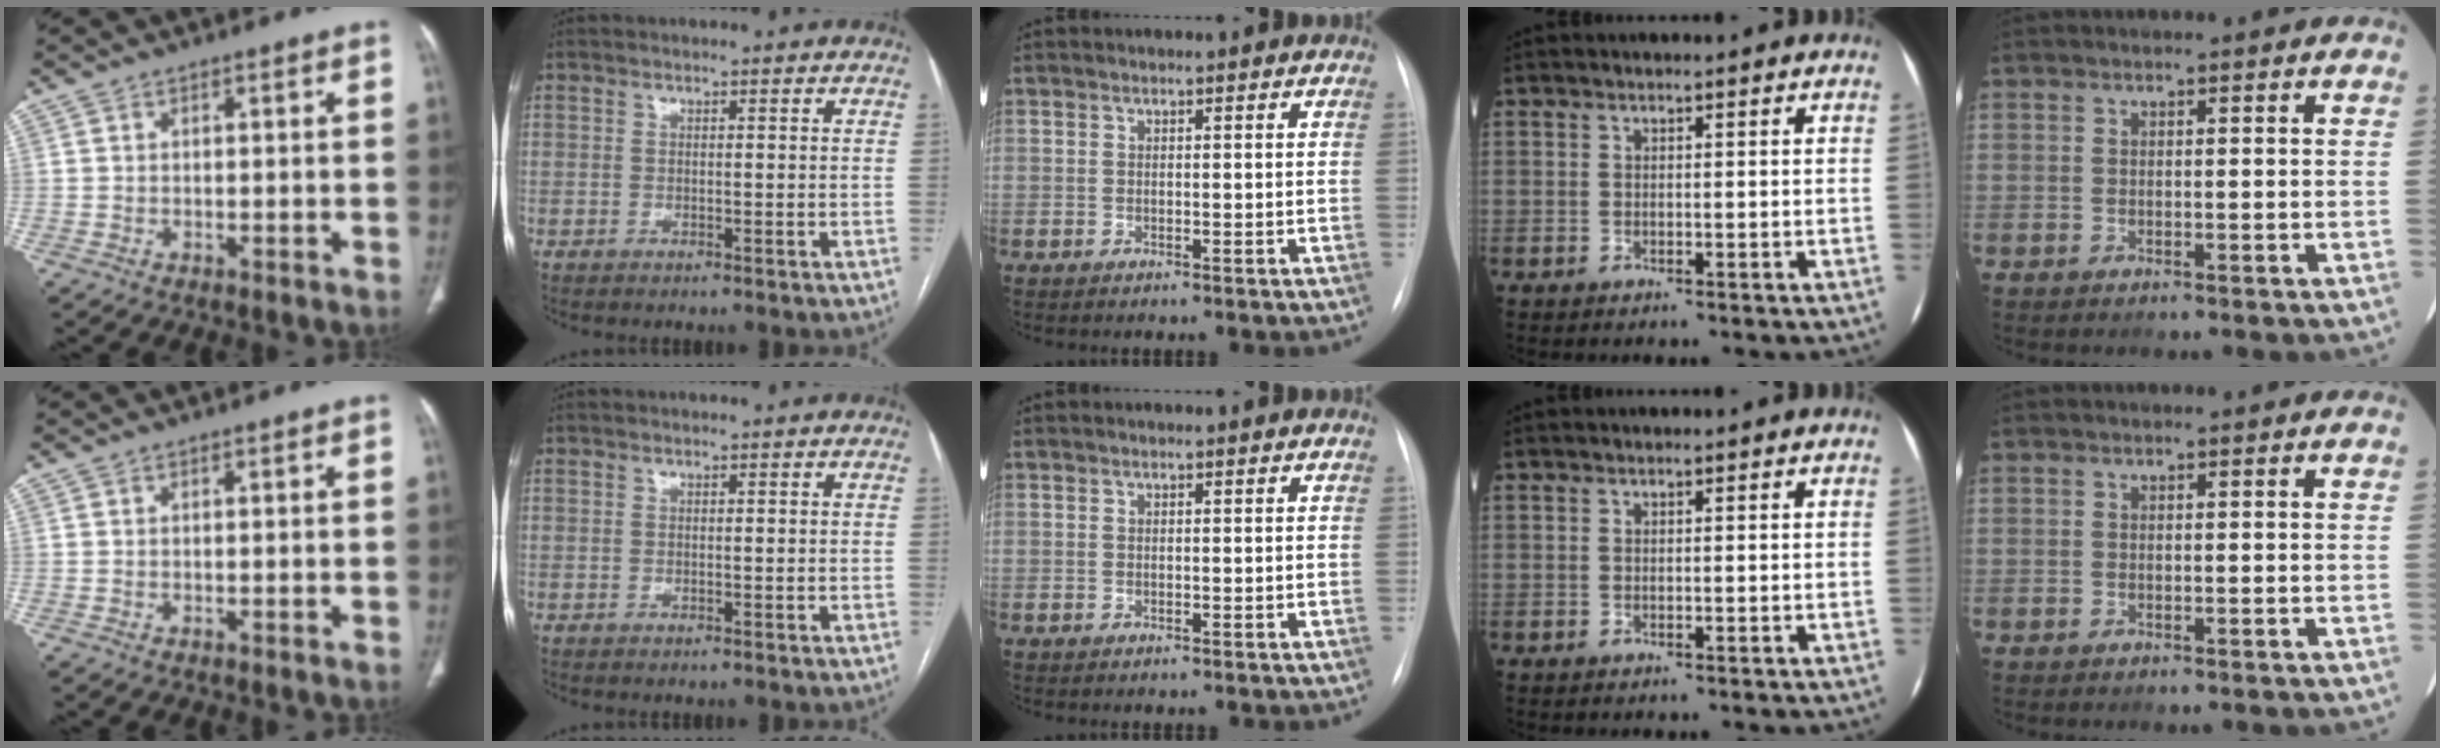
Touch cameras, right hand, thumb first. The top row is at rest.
{}